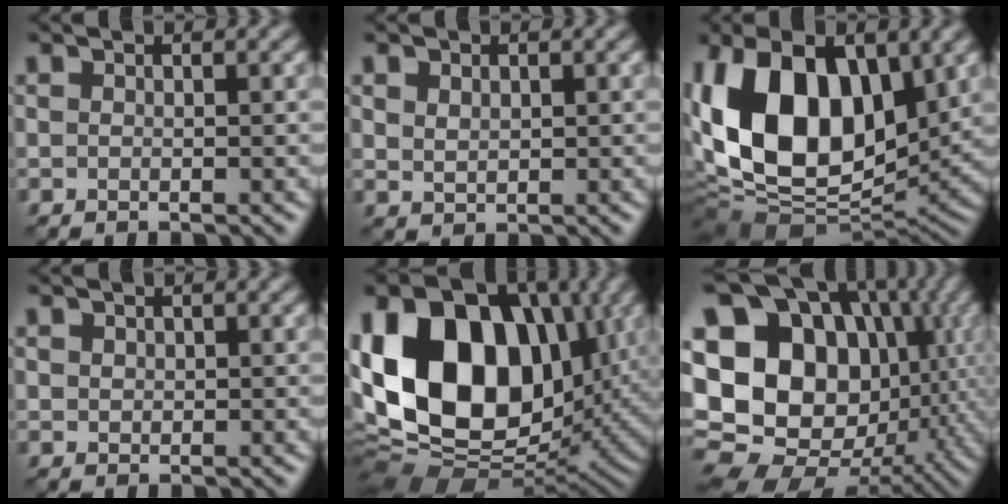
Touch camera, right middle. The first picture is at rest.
{"total": 1.6, "force": [0.7, 1.2, 0.8], "torque": [-0.017, -0.002, 0.017]}
{"total": 16.1, "force": [2.5, 9.4, 12.7], "torque": [-0.269, 0.005, 0.035]}
{"total": 0.7, "force": [0.3, 0.6, 0.1], "torque": [0.000, -0.003, 0.007]}
{"total": 19.1, "force": [2.7, 13.9, 12.9], "torque": [-0.257, 0.012, 0.036]}
{"total": 22.5, "force": [1.5, 18.3, 13.0], "torque": [-0.247, 0.017, 0.014]}